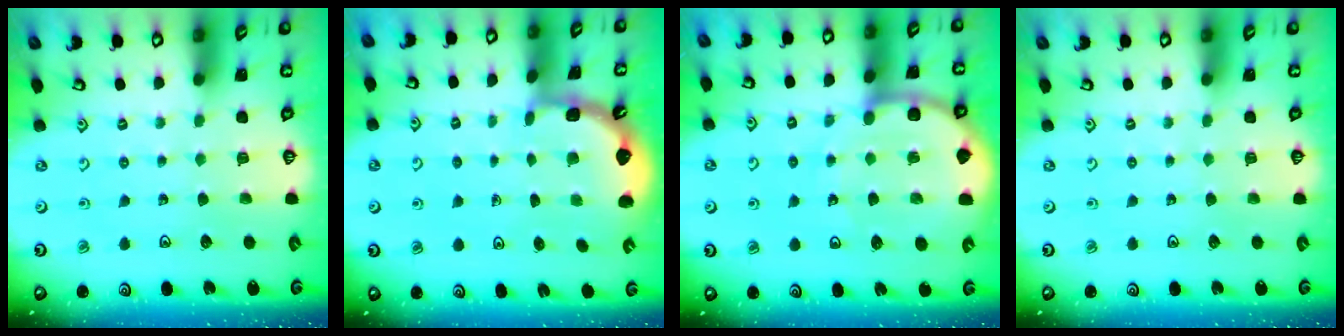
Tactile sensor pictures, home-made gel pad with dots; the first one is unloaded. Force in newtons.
{"total": 2.0, "press": 2.0, "slide": 0.2}
{"total": 10.1, "press": 10.1, "slide": 1.3}
{"total": 0.0}